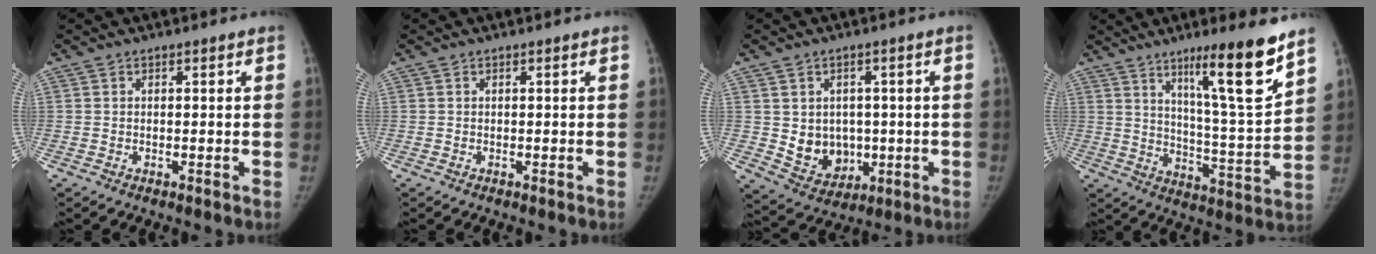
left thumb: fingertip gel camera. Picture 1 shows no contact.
{"total": 0.0}
{"total": 8.8, "force": [-0.3, 7.4, 4.8], "torque": [-0.037, -0.007, 0.019]}
{"total": 16.7, "force": [10.5, 1.3, 12.9], "torque": [-0.183, -0.074, 0.172]}